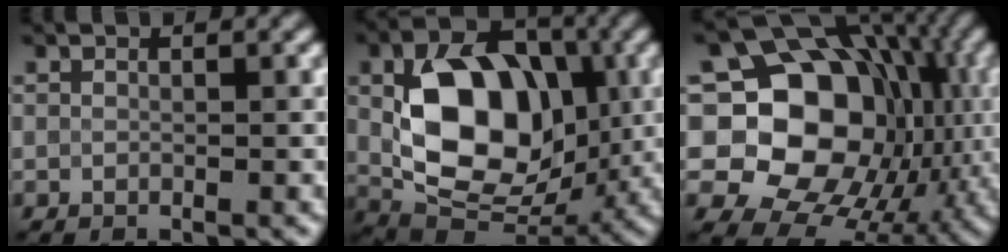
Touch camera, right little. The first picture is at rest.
{"total": 11.5, "force": [1.5, 7.8, 8.3], "torque": [-0.145, -0.002, 0.031]}
{"total": 17.2, "force": [0.2, 13.7, 10.4], "torque": [-0.155, -0.007, 0.008]}